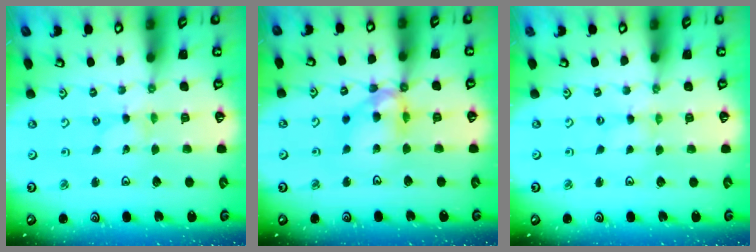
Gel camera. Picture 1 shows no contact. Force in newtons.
{"total": 12.2, "press": 12.1, "slide": 1.7}
{"total": 0.0}